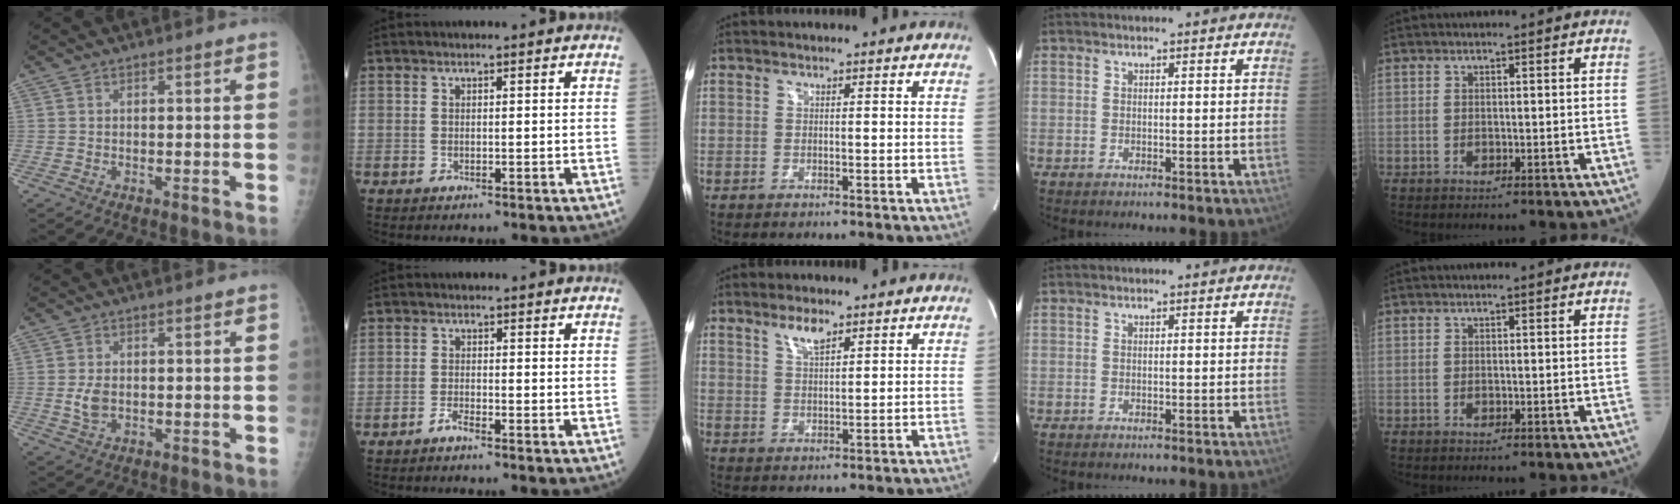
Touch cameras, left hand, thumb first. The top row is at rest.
{"thumb": {"total": 3.3, "force": [-0.2, 2.2, 2.5], "torque": [-0.048, -0.004, -0.002]}, "index": {"total": 1.3, "force": [-1.1, 0.0, 0.6], "torque": [-0.016, 0.000, -0.023]}, "middle": {"total": 3.4, "force": [2.5, 0.8, 2.2], "torque": [-0.044, 0.000, 0.049]}}